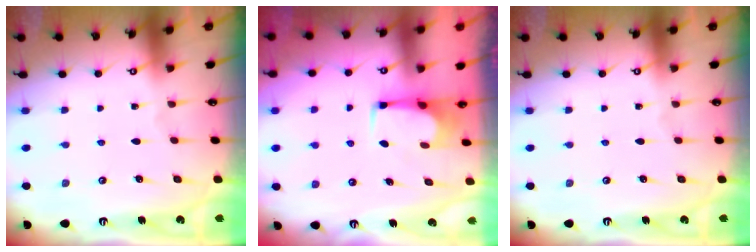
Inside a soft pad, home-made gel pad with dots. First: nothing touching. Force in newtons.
{"total": 2.4, "press": 2.4, "slide": 0.4}
{"total": 0.0}